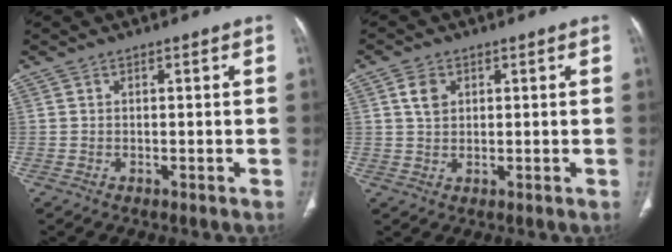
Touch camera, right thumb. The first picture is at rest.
{"total": 3.6, "force": [1.3, 2.6, 2.1], "torque": [-0.028, -0.001, 0.026]}